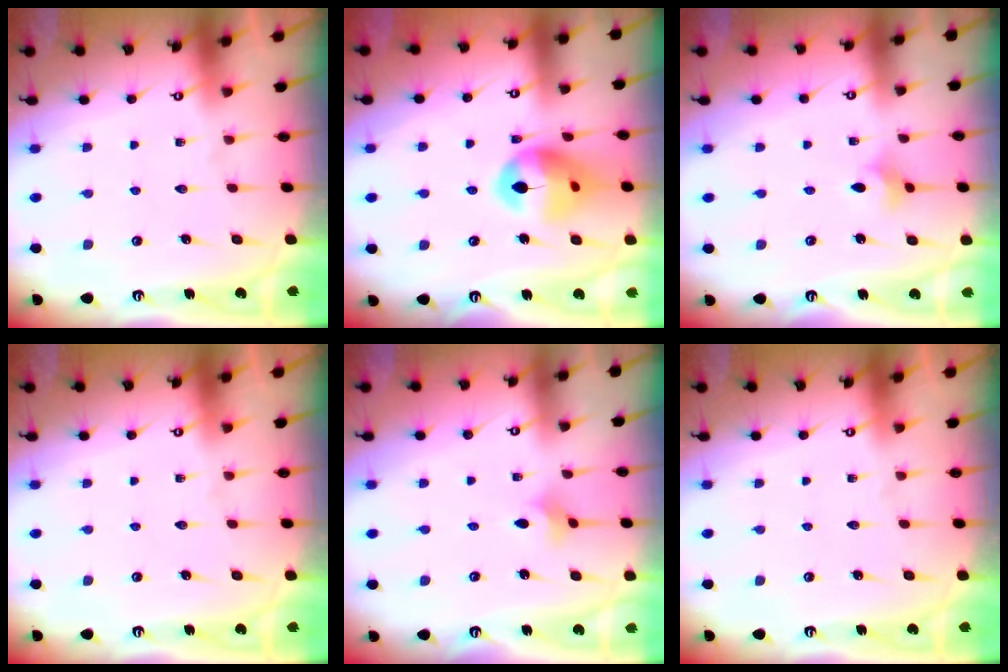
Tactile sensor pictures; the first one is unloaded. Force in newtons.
{"total": 13.5, "press": 13.4, "slide": 1.4}
{"total": 3.5, "press": 3.4, "slide": 0.8}
{"total": 0.0}
{"total": 2.6, "press": 2.6, "slide": 0.6}
{"total": 0.0}